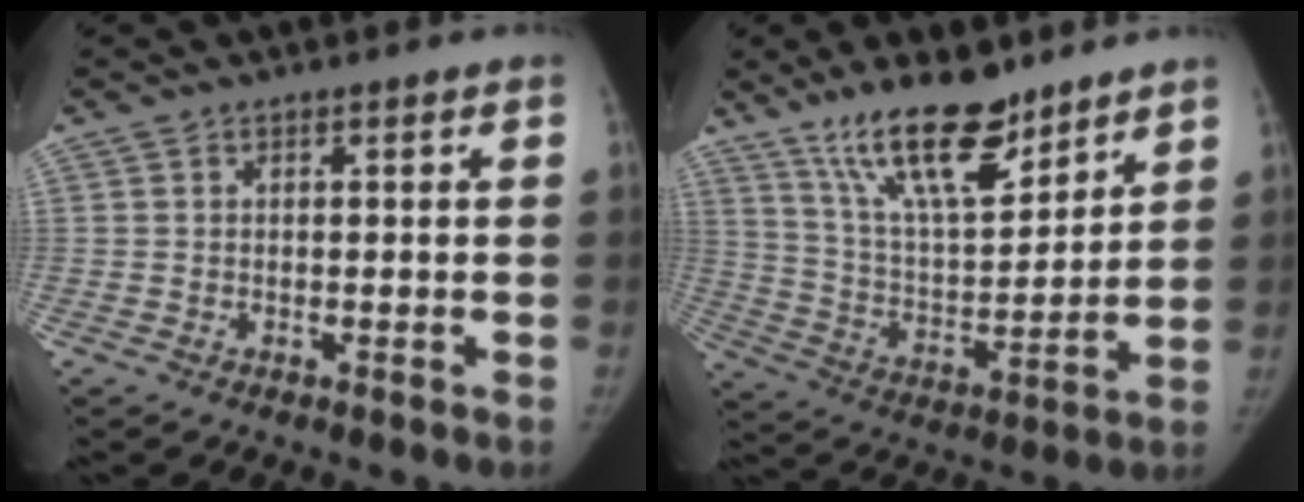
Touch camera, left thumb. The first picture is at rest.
{"total": 16.7, "force": [12.2, 5.6, 9.9], "torque": [-0.136, -0.074, 0.225]}